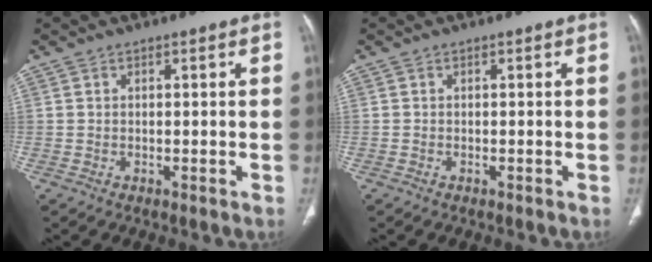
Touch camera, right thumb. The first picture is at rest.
{"total": 0.0}